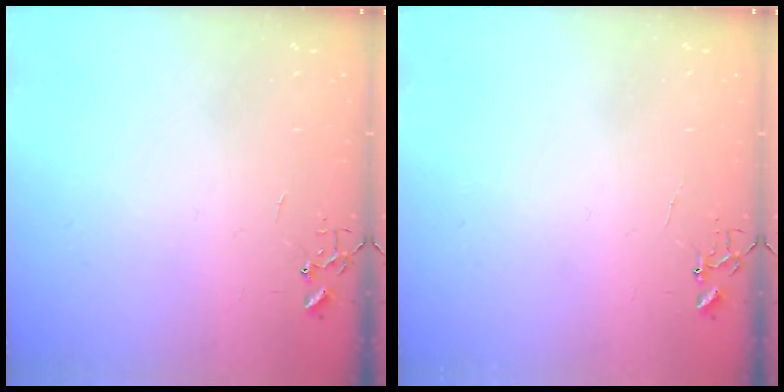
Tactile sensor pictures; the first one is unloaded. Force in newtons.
{"total": 4.3, "press": 4.3, "slide": 0.3}